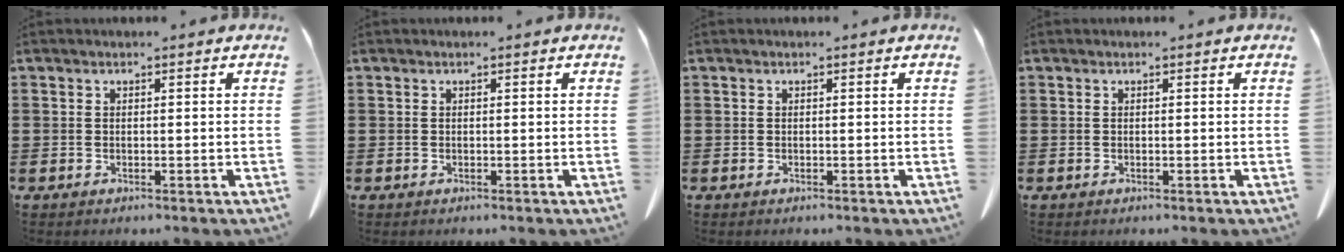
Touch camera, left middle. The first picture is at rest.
{"total": 0.0}
{"total": 0.0}
{"total": 0.0}